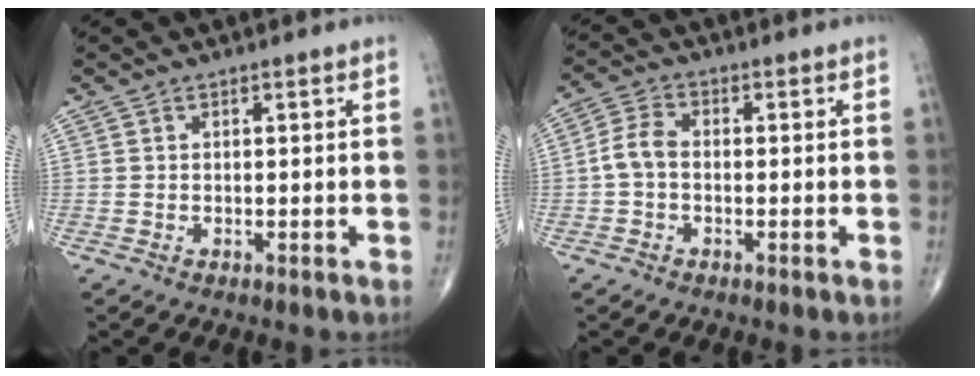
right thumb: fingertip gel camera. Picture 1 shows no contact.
{"total": 4.5, "force": [-0.7, 2.9, 3.4], "torque": [-0.068, 0.015, -0.022]}